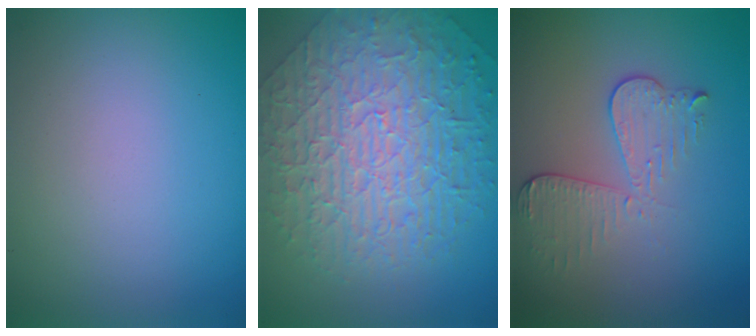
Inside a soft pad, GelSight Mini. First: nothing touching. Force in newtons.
{"total": 10.0, "press": 6.7, "slide": 7.5}
{"total": 3.4, "press": 3.0, "slide": 1.5}